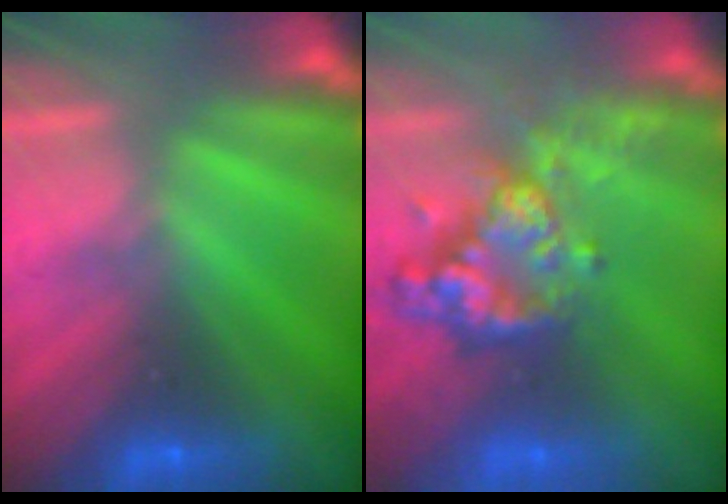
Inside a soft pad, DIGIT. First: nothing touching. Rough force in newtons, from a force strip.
{"total": 7.7}